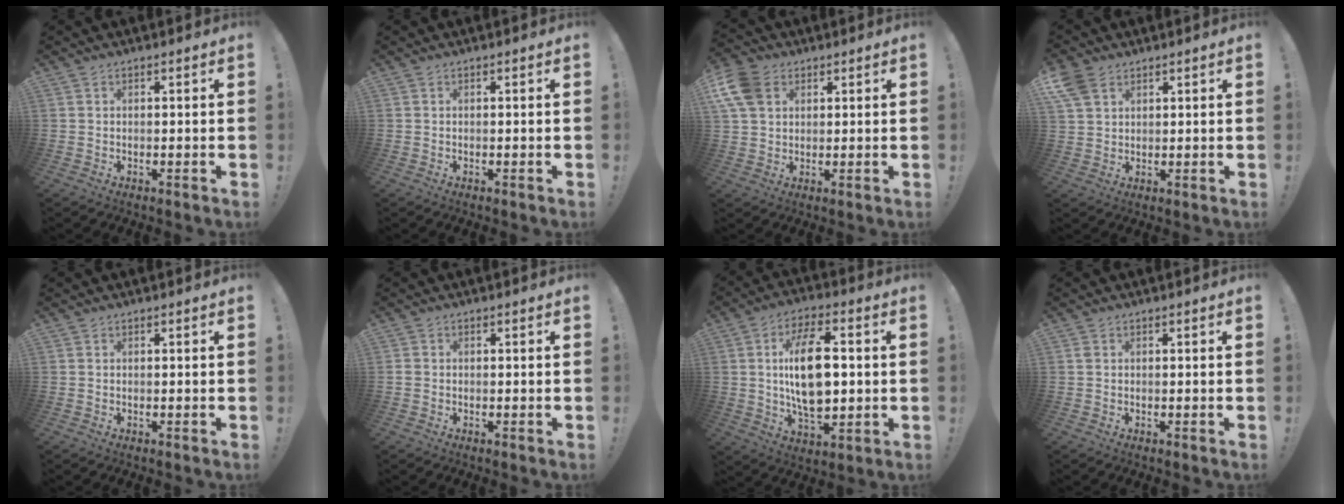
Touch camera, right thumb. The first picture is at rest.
{"total": 0.0}
{"total": 10.2, "force": [3.9, 7.4, 5.8], "torque": [-0.115, -0.010, 0.077]}
{"total": 6.3, "force": [3.6, 4.0, 3.2], "torque": [-0.063, -0.012, 0.072]}
{"total": 0.0}
{"total": 0.9, "force": [-0.3, 0.8, 0.4], "torque": [-0.005, 0.003, -0.005]}
{"total": 17.2, "force": [1.1, 9.0, 14.6], "torque": [-0.260, -0.001, 0.013]}
{"total": 0.7, "force": [0.2, 0.6, 0.3], "torque": [-0.010, 0.005, 0.004]}